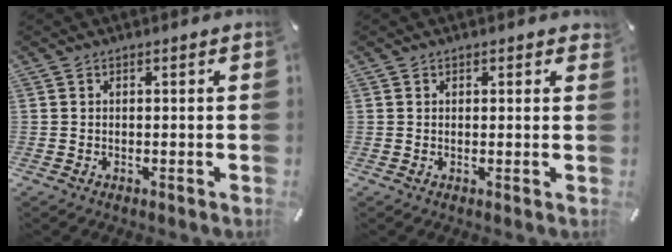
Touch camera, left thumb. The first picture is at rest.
{"total": 1.0, "force": [0.7, 0.7, 0.2], "torque": [0.004, -0.001, 0.010]}